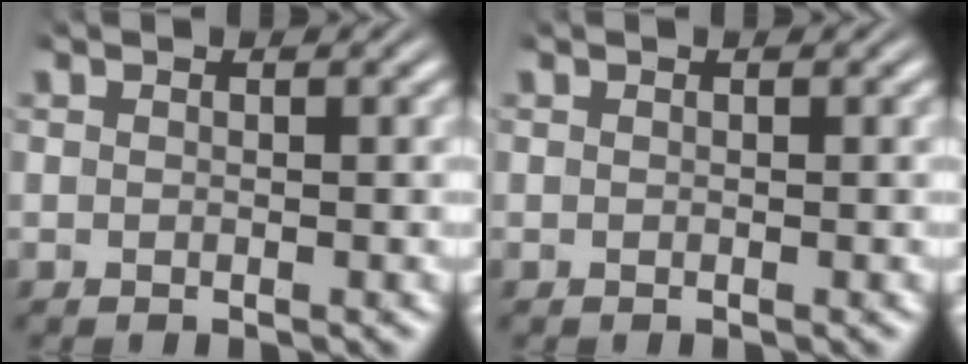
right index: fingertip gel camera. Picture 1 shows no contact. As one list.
[{"total": 0.0}]